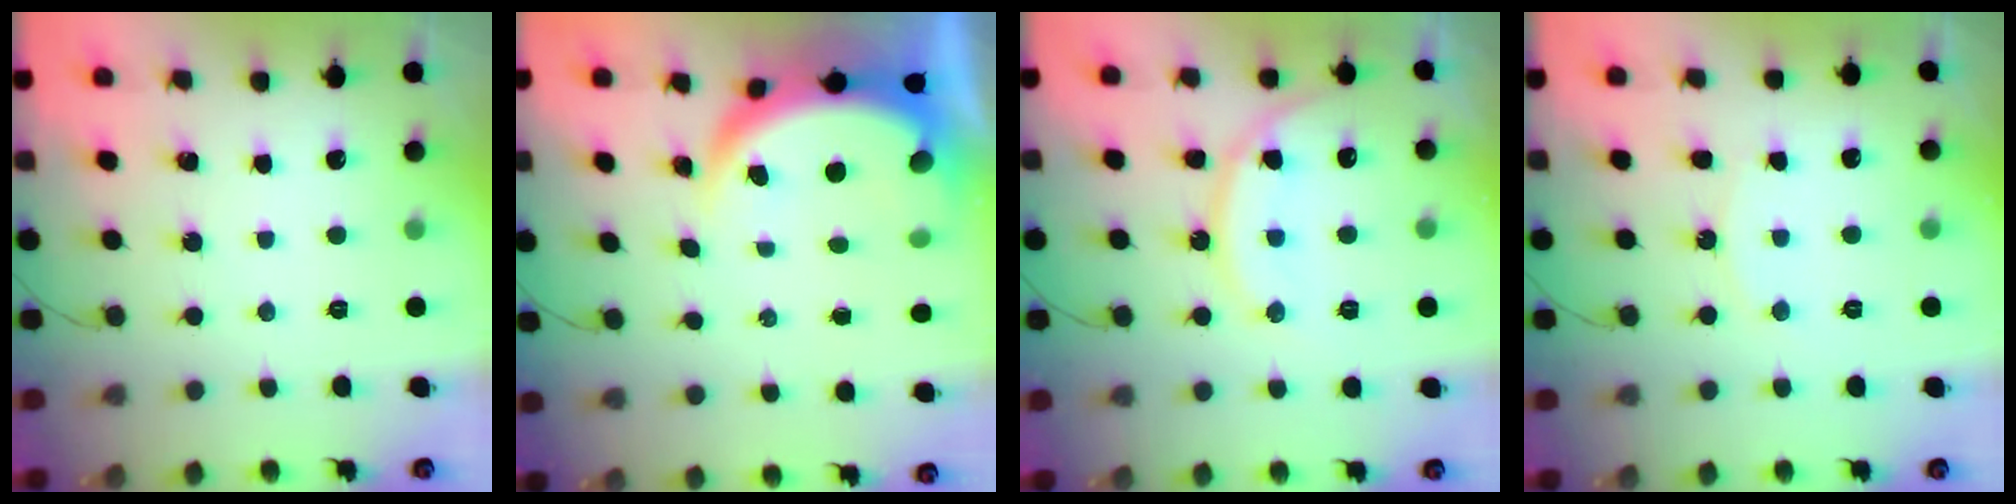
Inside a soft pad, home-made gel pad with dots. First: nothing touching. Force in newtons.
{"total": 6.9, "press": 6.9, "slide": 0.5}
{"total": 12.9, "press": 12.9, "slide": 1.1}
{"total": 7.4, "press": 7.4, "slide": 0.8}